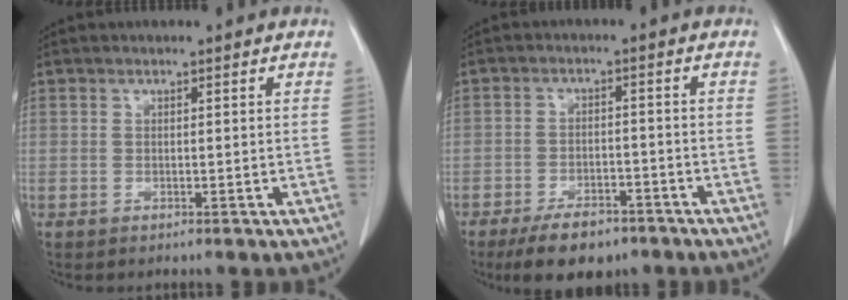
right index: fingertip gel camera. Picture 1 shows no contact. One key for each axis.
{"total": 8.1, "fx": -6.0, "fy": 3.4, "fz": 4.3, "tx": -0.073, "ty": -0.004, "tz": -0.097}